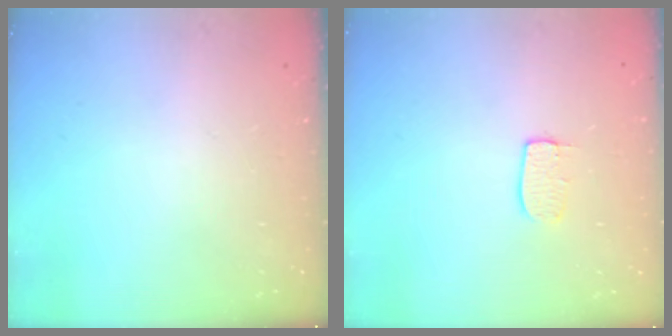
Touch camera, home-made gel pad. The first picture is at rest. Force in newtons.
{"total": 5.5, "press": 5.5, "slide": 0.1}